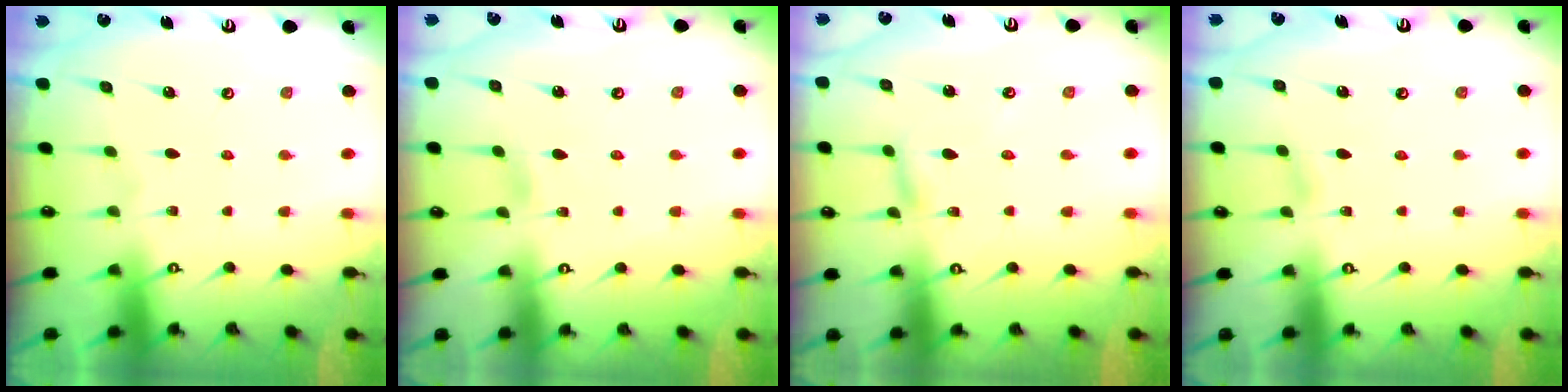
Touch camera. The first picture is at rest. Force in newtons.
{"total": 2.4, "press": 2.4, "slide": 0.4}
{"total": 2.1, "press": 2.1, "slide": 0.2}
{"total": 4.9, "press": 4.9, "slide": 0.6}